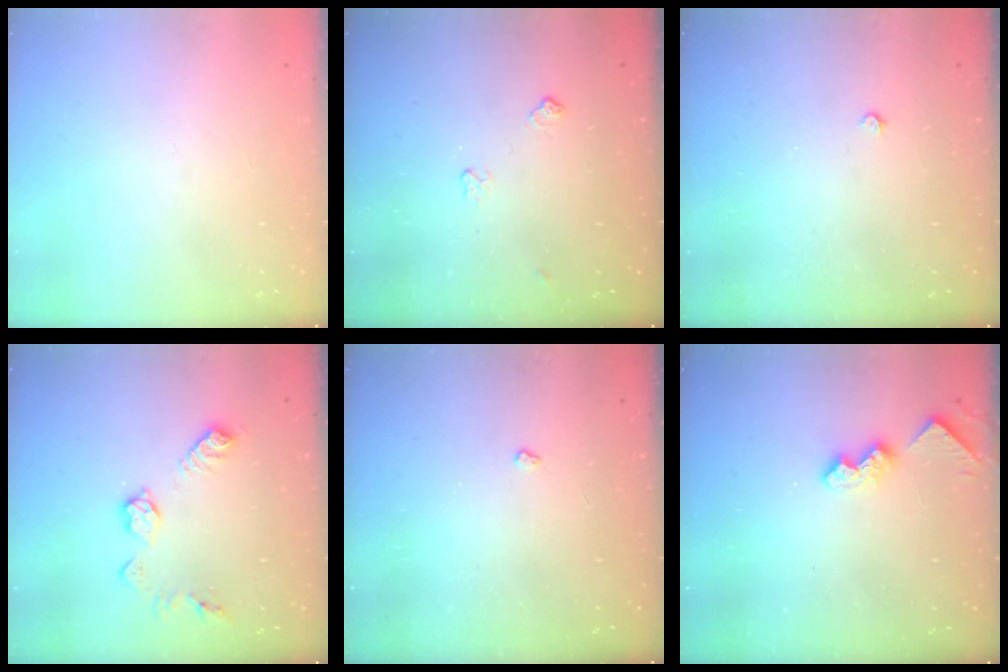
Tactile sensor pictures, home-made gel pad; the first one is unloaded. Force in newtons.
{"total": 3.9, "press": 3.9, "slide": 0.5}
{"total": 2.3, "press": 2.3, "slide": 0.4}
{"total": 10.1, "press": 10.1, "slide": 0.6}
{"total": 2.5, "press": 2.4, "slide": 0.5}
{"total": 7.9, "press": 7.9, "slide": 0.4}